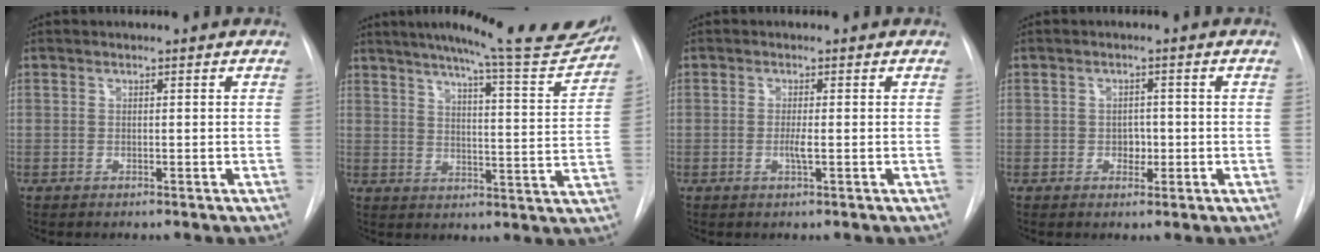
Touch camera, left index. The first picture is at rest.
{"total": 19.6, "force": [17.6, 1.2, 8.6], "torque": [-0.123, -0.048, 0.218]}
{"total": 1.3, "force": [-0.3, -0.1, 1.3], "torque": [-0.028, -0.005, -0.007]}
{"total": 1.8, "force": [-0.4, 1.4, 1.0], "torque": [-0.013, 0.001, -0.004]}